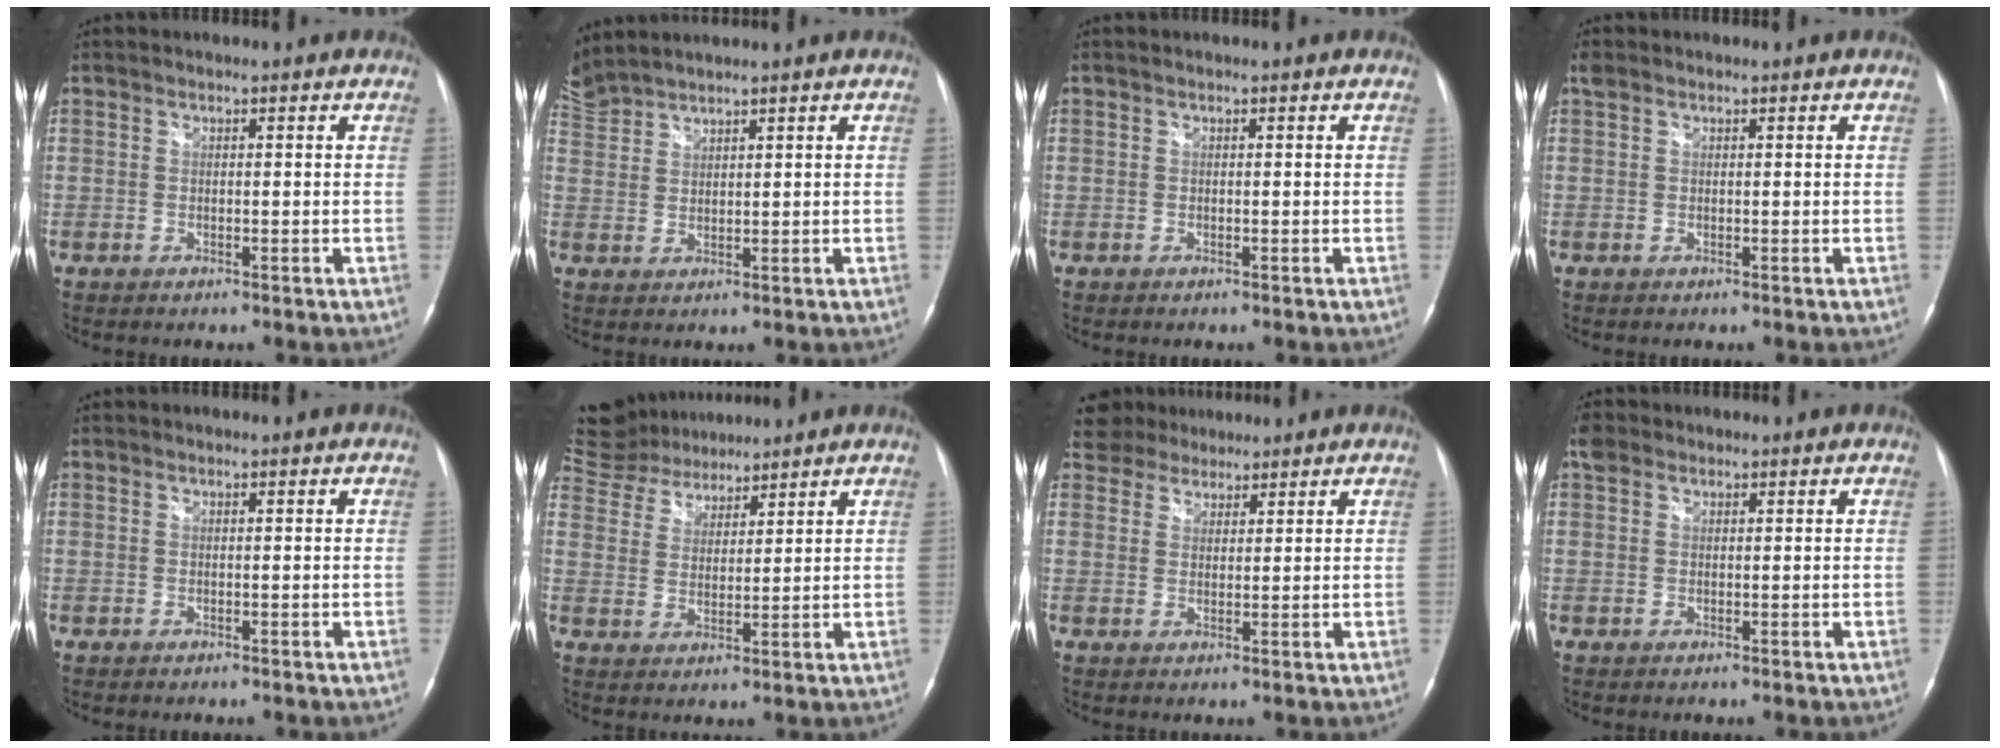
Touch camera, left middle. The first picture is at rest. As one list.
[{"total": 5.7, "force": [5.7, 0.7, 0.8], "torque": [-0.035, 0.015, 0.124]}, {"total": 0.0}, {"total": 1.2, "force": [0.8, 0.7, 0.4], "torque": [-0.016, 0.020, 0.017]}, {"total": 0.0}, {"total": 12.8, "force": [11.6, 4.5, 2.8], "torque": [-0.081, 0.038, 0.216]}, {"total": 4.7, "force": [4.3, 2.0, 0.4], "torque": [-0.012, 0.022, 0.078]}, {"total": 2.3, "force": [1.4, 1.7, 0.7], "torque": [-0.019, 0.022, 0.025]}]